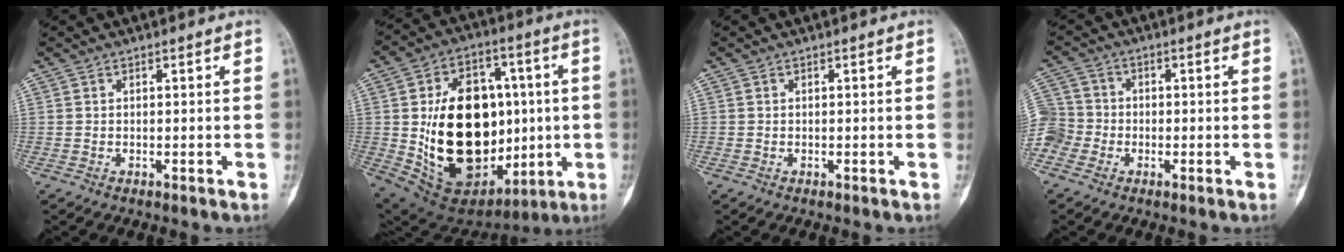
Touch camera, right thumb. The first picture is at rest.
{"total": 28.6, "force": [-0.4, 18.8, 21.5], "torque": [-0.331, 0.004, 0.025]}
{"total": 0.0}
{"total": 9.8, "force": [-3.2, 8.6, 3.2], "torque": [-0.091, 0.031, -0.066]}